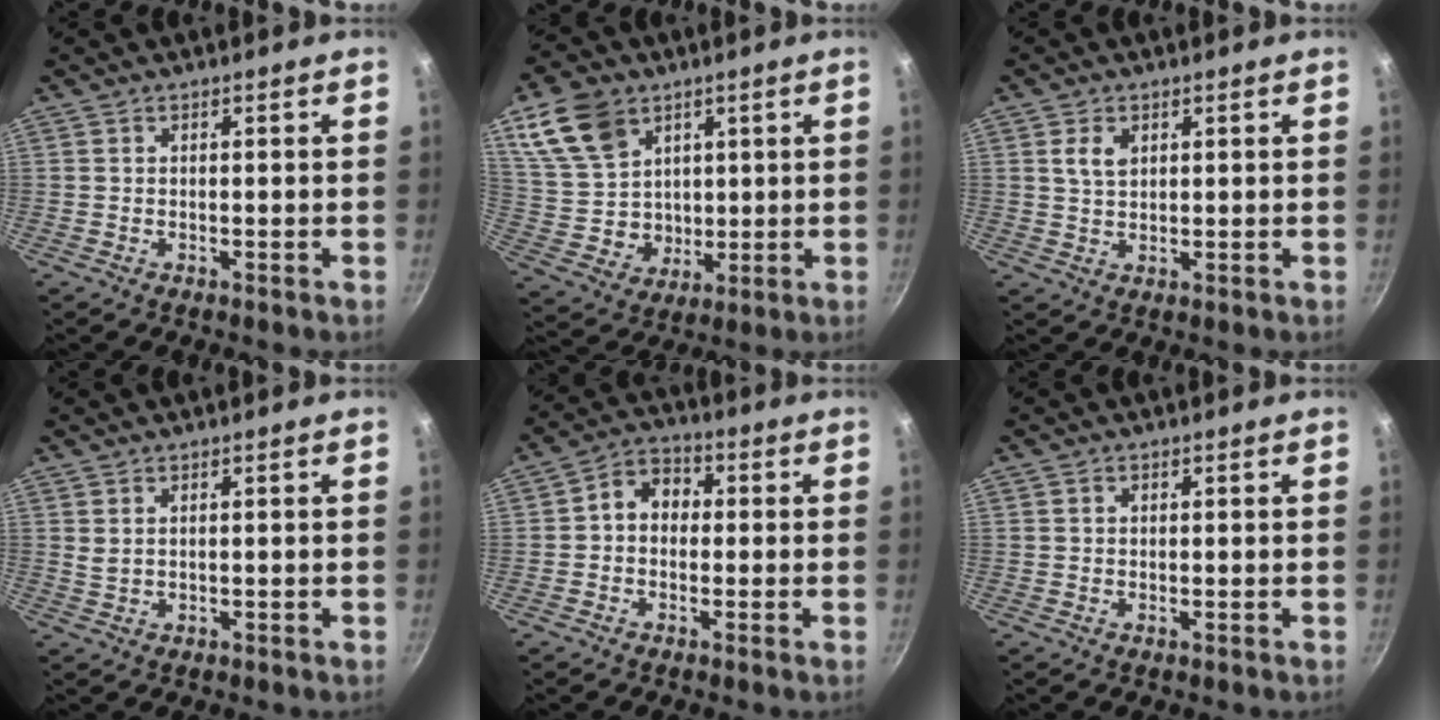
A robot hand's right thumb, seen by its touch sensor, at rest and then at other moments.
{"total": 15.8, "force": [6.9, 12.1, 7.5], "torque": [-0.114, -0.021, 0.150]}
{"total": 3.8, "force": [1.4, 2.5, 2.5], "torque": [-0.038, -0.004, 0.028]}
{"total": 1.4, "force": [0.8, 0.6, 0.9], "torque": [-0.016, -0.007, 0.017]}
{"total": 6.6, "force": [0.3, 5.3, 3.9], "torque": [-0.031, 0.018, -0.013]}
{"total": 0.8, "force": [0.4, 0.6, 0.3], "torque": [-0.001, 0.001, 0.005]}